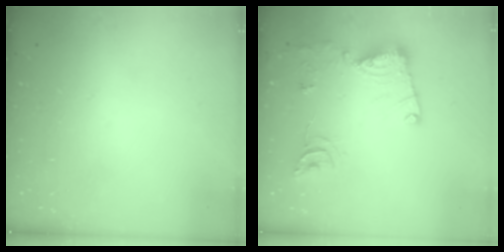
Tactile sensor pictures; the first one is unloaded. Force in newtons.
{"total": 14.7, "press": 14.7, "slide": 0.7}